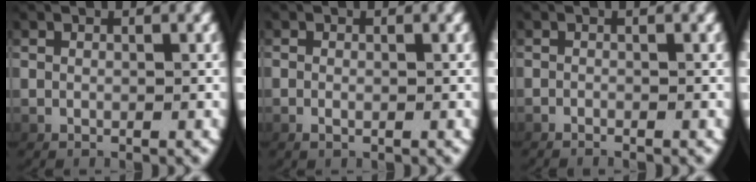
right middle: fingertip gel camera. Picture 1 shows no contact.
{"total": 0.9, "force": [-0.4, 0.6, 0.6], "torque": [-0.020, -0.003, -0.004]}
{"total": 1.1, "force": [-1.0, 0.0, 0.3], "torque": [-0.011, 0.001, -0.018]}